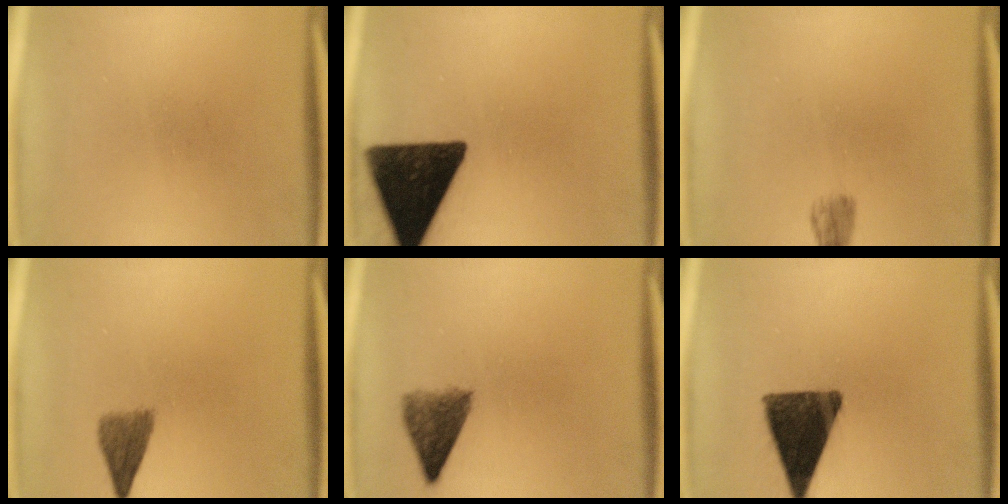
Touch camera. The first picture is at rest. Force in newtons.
{"total": 16.6}
{"total": 2.1}
{"total": 3.6}
{"total": 5.2}
{"total": 13.0}